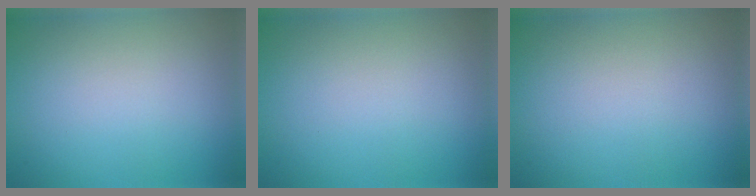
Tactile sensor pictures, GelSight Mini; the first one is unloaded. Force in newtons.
{"total": 0.0}
{"total": 0.0}